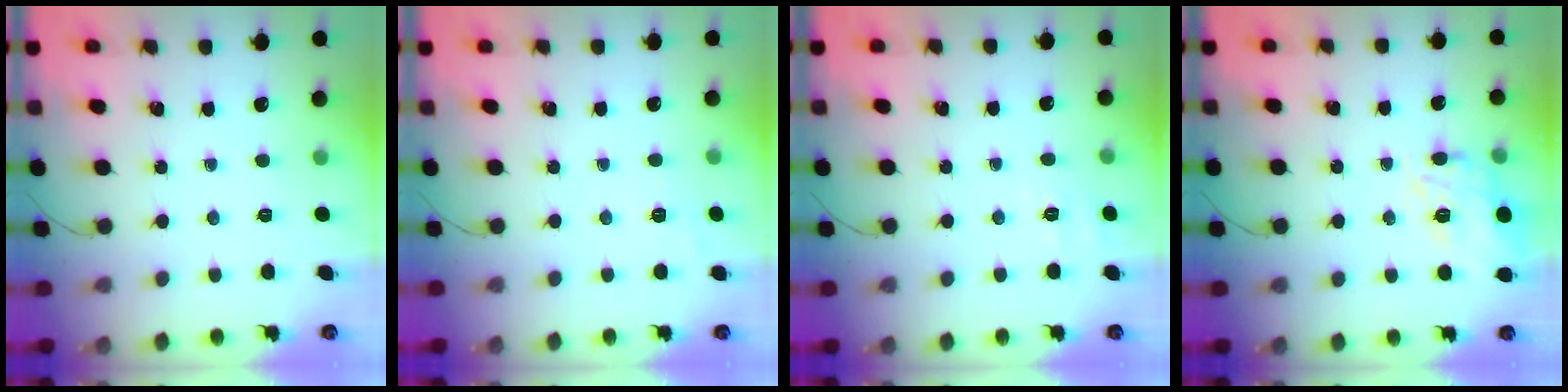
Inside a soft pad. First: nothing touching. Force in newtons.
{"total": 1.9, "press": 0.9, "slide": 1.6}
{"total": 1.9, "press": 0.6, "slide": 1.8}
{"total": 16.8, "press": 16.7, "slide": 1.6}